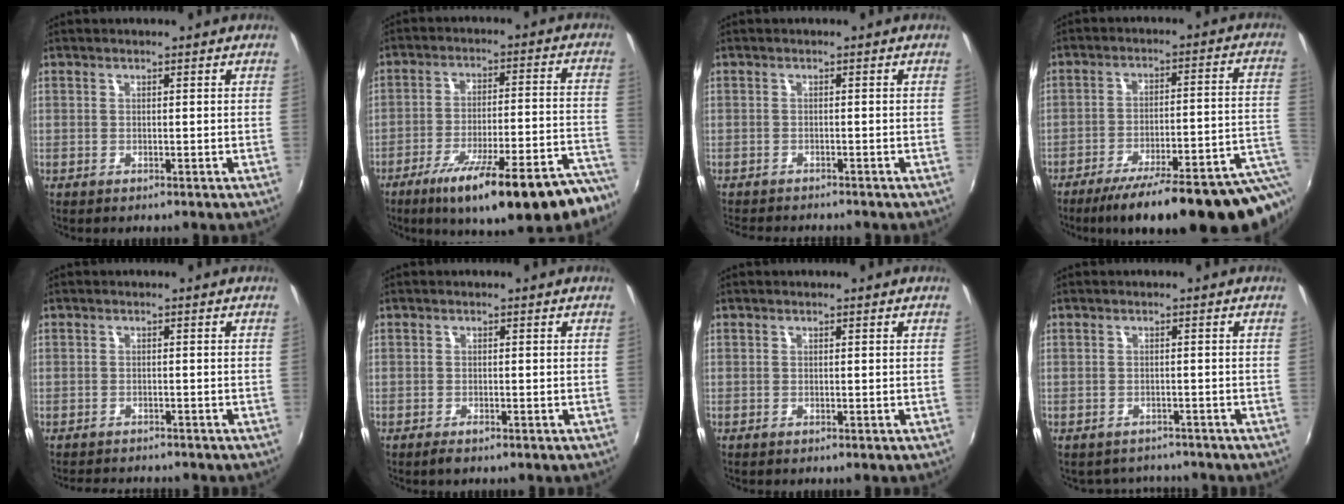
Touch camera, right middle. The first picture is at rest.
{"total": 23.0, "force": [-17.1, 3.9, 14.8], "torque": [-0.223, -0.042, -0.238]}
{"total": 4.7, "force": [-4.4, 0.7, 1.4], "torque": [-0.039, -0.018, -0.074]}
{"total": 21.0, "force": [-13.3, 2.1, 16.1], "torque": [-0.211, -0.036, -0.180]}
{"total": 3.6, "force": [-3.3, 1.2, 0.6], "torque": [-0.024, -0.004, -0.056]}
{"total": 1.7, "force": [-1.2, 0.6, 1.0], "torque": [-0.021, -0.005, -0.024]}
{"total": 0.0}
{"total": 4.3, "force": [-3.9, 1.8, 0.3], "torque": [-0.013, -0.007, -0.055]}